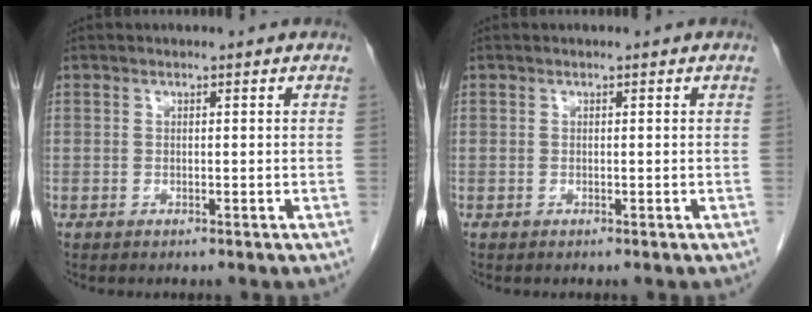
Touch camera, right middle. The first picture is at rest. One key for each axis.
{"total": 0.0}